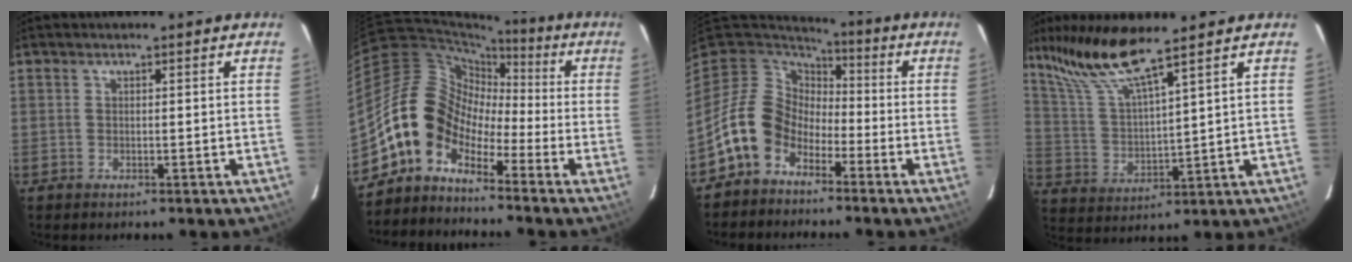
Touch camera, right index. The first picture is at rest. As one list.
[{"total": 9.5, "force": [-5.1, 7.0, 4.0], "torque": [-0.069, 0.035, -0.120]}, {"total": 11.1, "force": [-6.5, 8.2, 3.8], "torque": [-0.090, 0.025, -0.126]}, {"total": 11.6, "force": [9.2, 0.1, 7.1], "torque": [-0.131, 0.012, 0.191]}]